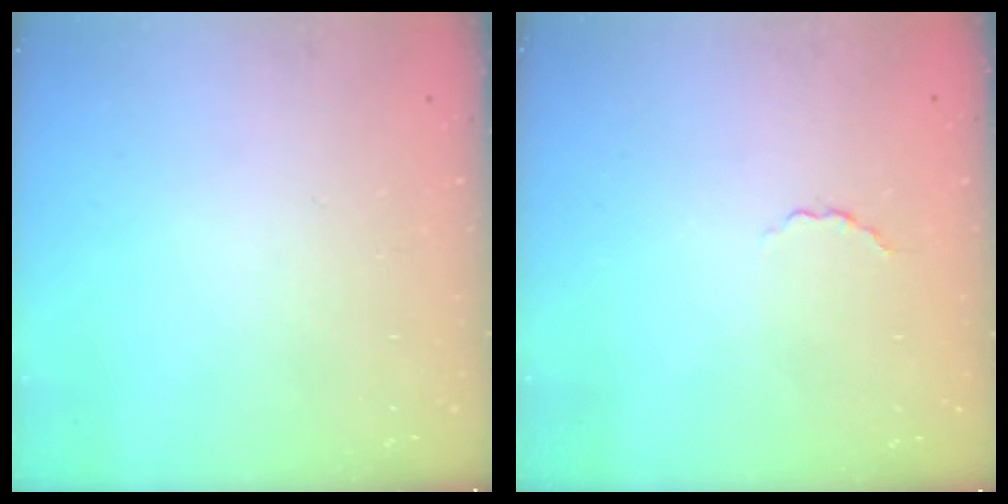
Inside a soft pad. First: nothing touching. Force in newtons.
{"total": 1.8, "press": 1.6, "slide": 0.8}